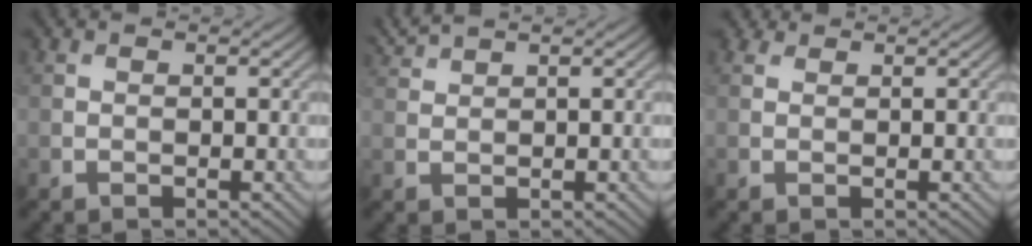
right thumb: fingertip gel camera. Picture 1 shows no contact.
{"total": 2.6, "force": [2.4, 0.0, 0.8], "torque": [-0.027, 0.015, 0.058]}
{"total": 1.2, "force": [1.0, 0.6, 0.2], "torque": [-0.006, 0.003, 0.014]}